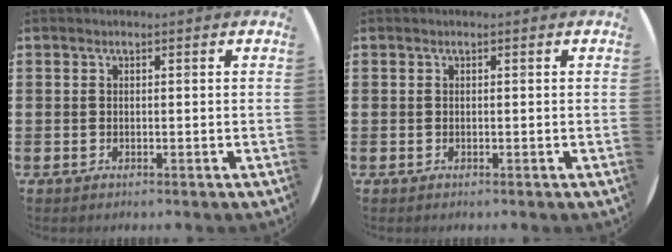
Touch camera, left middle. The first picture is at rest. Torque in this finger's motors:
{"motor_torque": [-0.05, 0.05, -0.01, 0.00]}